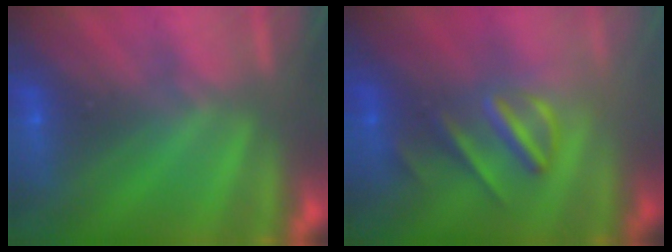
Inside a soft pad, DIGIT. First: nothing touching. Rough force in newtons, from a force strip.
{"total": 3.2}